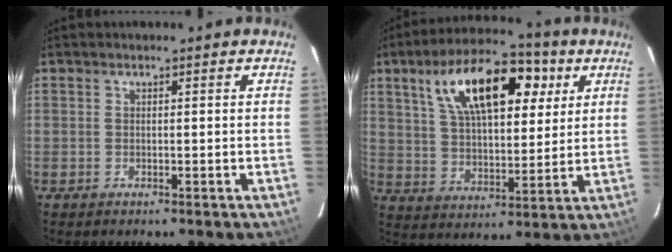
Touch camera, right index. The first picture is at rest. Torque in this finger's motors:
{"motor_torque": [1.25, 0.89, 0.53, 0.21]}